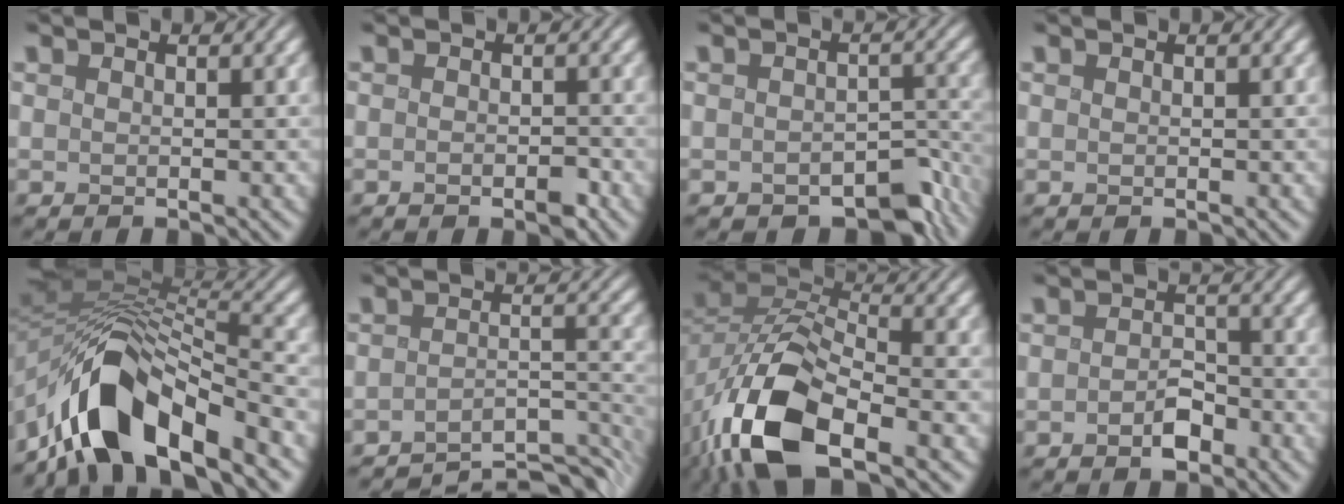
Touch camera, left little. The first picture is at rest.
{"total": 1.7, "force": [-1.1, 0.8, 1.1], "torque": [-0.009, -0.005, -0.019]}
{"total": 6.0, "force": [-3.9, 3.1, 3.4], "torque": [-0.034, -0.017, -0.053]}
{"total": 0.0}
{"total": 9.9, "force": [-6.8, 3.5, 6.2], "torque": [-0.088, 0.012, -0.135]}
{"total": 6.9, "force": [-6.5, 0.8, 2.3], "torque": [-0.016, 0.000, -0.098]}
{"total": 12.3, "force": [-6.6, 5.8, 8.6], "torque": [-0.175, -0.010, -0.126]}
{"total": 2.7, "force": [-1.8, 1.5, 1.4], "torque": [-0.019, -0.002, -0.034]}